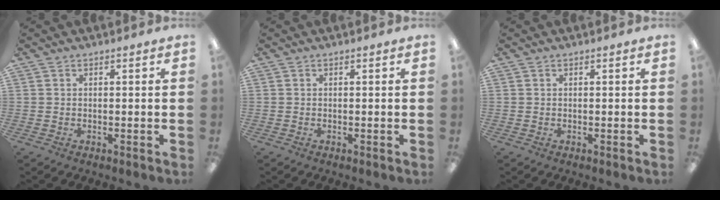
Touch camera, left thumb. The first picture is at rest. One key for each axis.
{"total": 0.0}
{"total": 0.0}